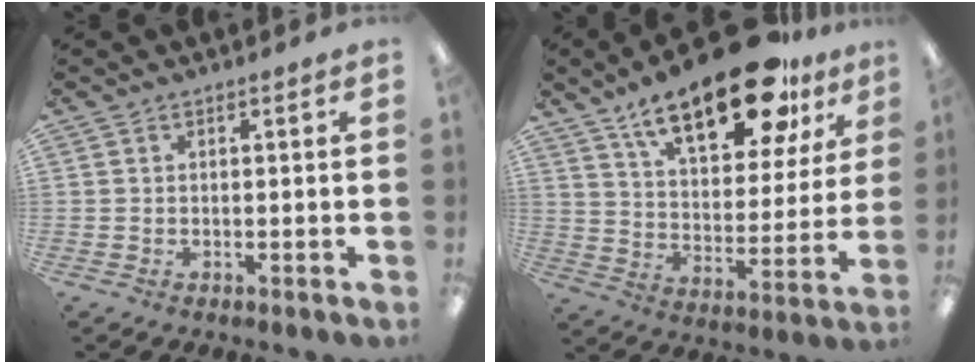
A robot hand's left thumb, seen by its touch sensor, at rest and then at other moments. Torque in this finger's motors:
{"motor_torque": [0.53, 0.69, 1.30, -1.46, 0.12]}